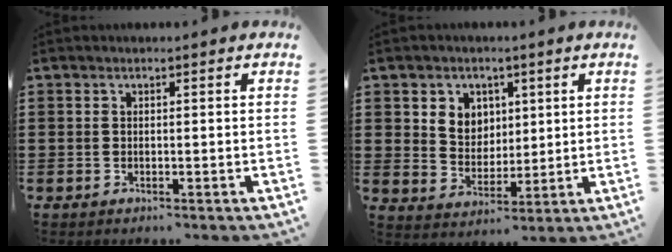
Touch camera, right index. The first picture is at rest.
{"total": 5.1, "force": [2.2, 4.4, 0.9], "torque": [-0.034, 0.006, 0.039]}